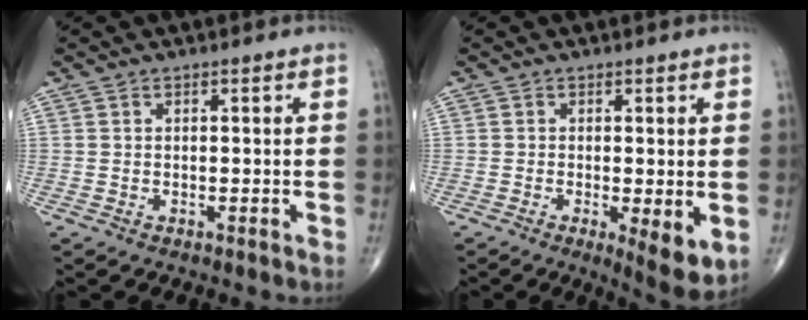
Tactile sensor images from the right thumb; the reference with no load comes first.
{"total": 6.5, "force": [-1.3, 1.9, 6.0], "torque": [-0.092, -0.021, -0.019]}